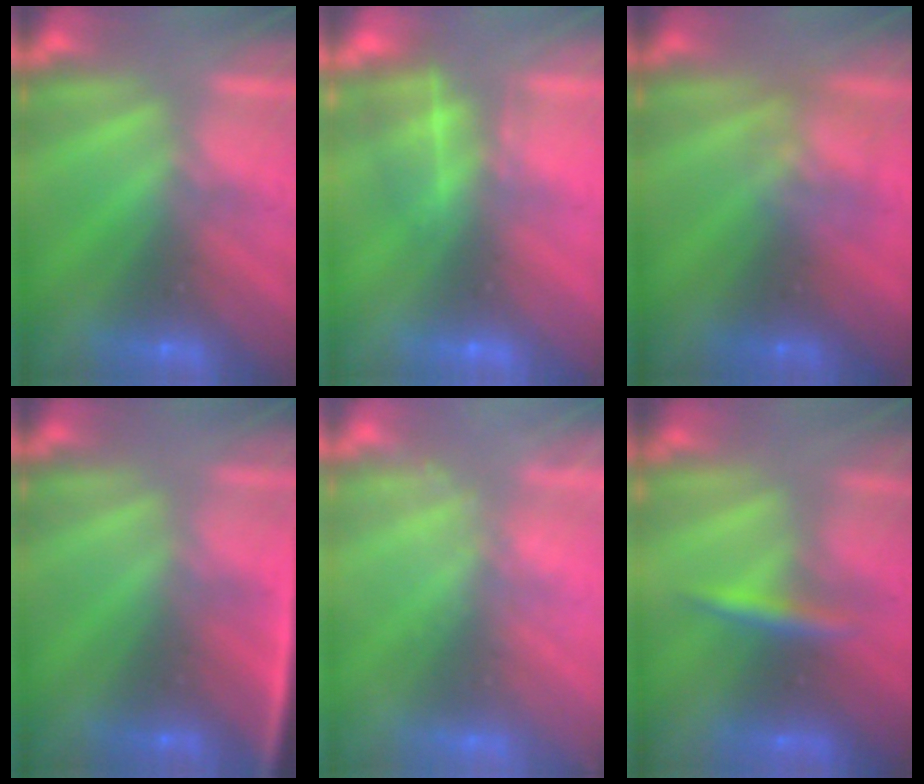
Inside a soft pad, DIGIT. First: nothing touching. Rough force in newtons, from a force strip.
{"total": 4.5}
{"total": 2.4}
{"total": 2.5}
{"total": 2.4}
{"total": 2.4}